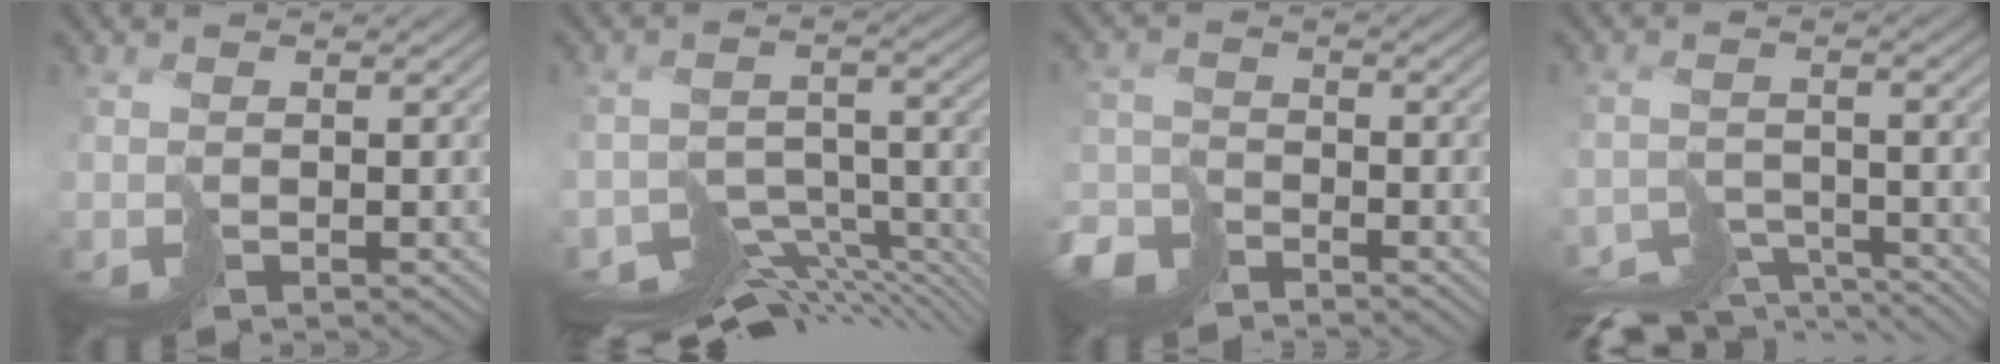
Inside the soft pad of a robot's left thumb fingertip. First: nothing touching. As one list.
[{"total": 10.5, "force": [-9.0, 3.5, 4.1], "torque": [-0.063, -0.020, -0.124]}, {"total": 5.8, "force": [-4.9, 2.3, 2.0], "torque": [-0.039, -0.003, -0.110]}, {"total": 7.9, "force": [-7.3, 2.2, 2.1], "torque": [-0.022, -0.012, -0.112]}]